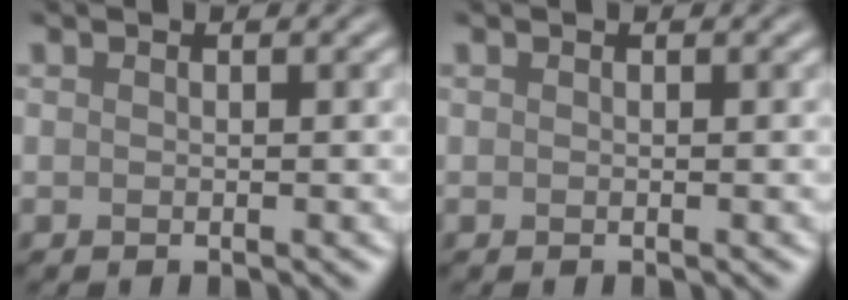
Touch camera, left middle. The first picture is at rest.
{"total": 0.0}